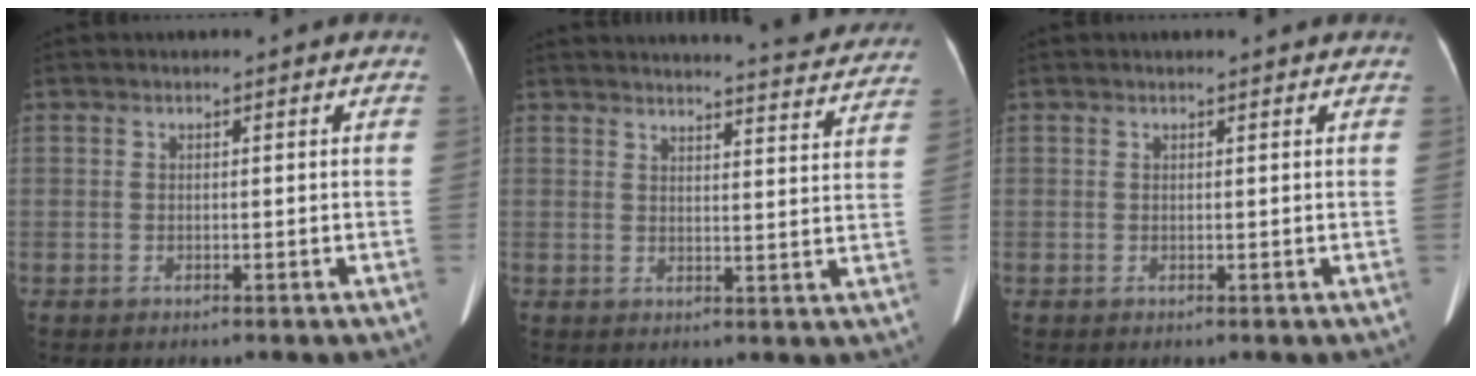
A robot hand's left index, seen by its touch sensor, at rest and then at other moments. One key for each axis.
{"total": 14.3, "fx": 13.8, "fy": 0.9, "fz": 3.7, "tx": -0.040, "ty": -0.041, "tz": 0.148}
{"total": 1.2, "fx": 1.1, "fy": 0.0, "fz": 0.3, "tx": -0.011, "ty": 0.006, "tz": 0.013}